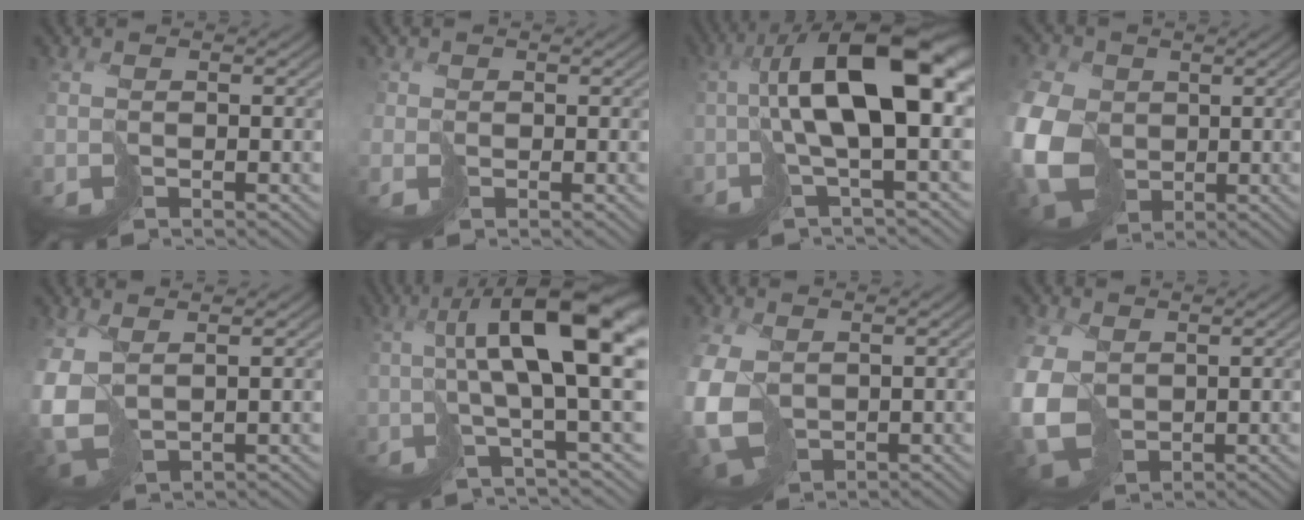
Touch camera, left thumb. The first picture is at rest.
{"total": 1.3, "force": [-0.2, 1.3, -0.1], "torque": [0.004, -0.005, -0.004]}
{"total": 13.7, "force": [0.4, 4.3, 13.0], "torque": [-0.231, 0.013, 0.011]}
{"total": 13.9, "force": [-1.2, 11.0, 8.5], "torque": [-0.237, -0.030, -0.018]}
{"total": 7.0, "force": [-0.2, 4.5, 5.3], "torque": [-0.153, -0.020, 0.004]}
{"total": 14.3, "force": [1.3, 3.6, 13.8], "torque": [-0.206, 0.005, 0.036]}
{"total": 8.2, "force": [-1.0, 6.1, 5.4], "torque": [-0.174, -0.025, -0.010]}
{"total": 8.5, "force": [-0.2, 6.6, 5.4], "torque": [-0.171, -0.021, 0.001]}